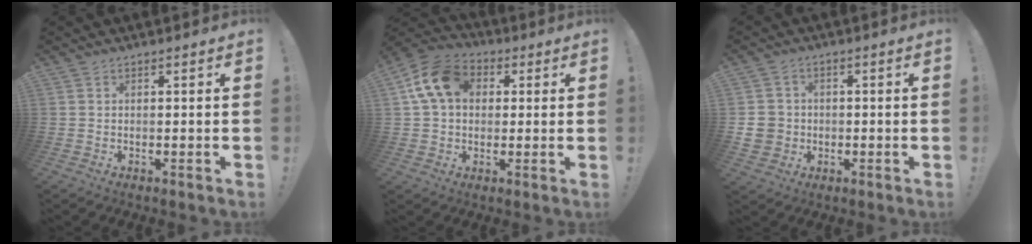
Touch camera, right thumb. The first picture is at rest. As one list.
[{"total": 14.1, "force": [3.6, 10.2, 9.0], "torque": [-0.156, 0.006, 0.072]}, {"total": 6.9, "force": [-0.3, 6.3, 2.8], "torque": [-0.059, 0.011, -0.003]}]